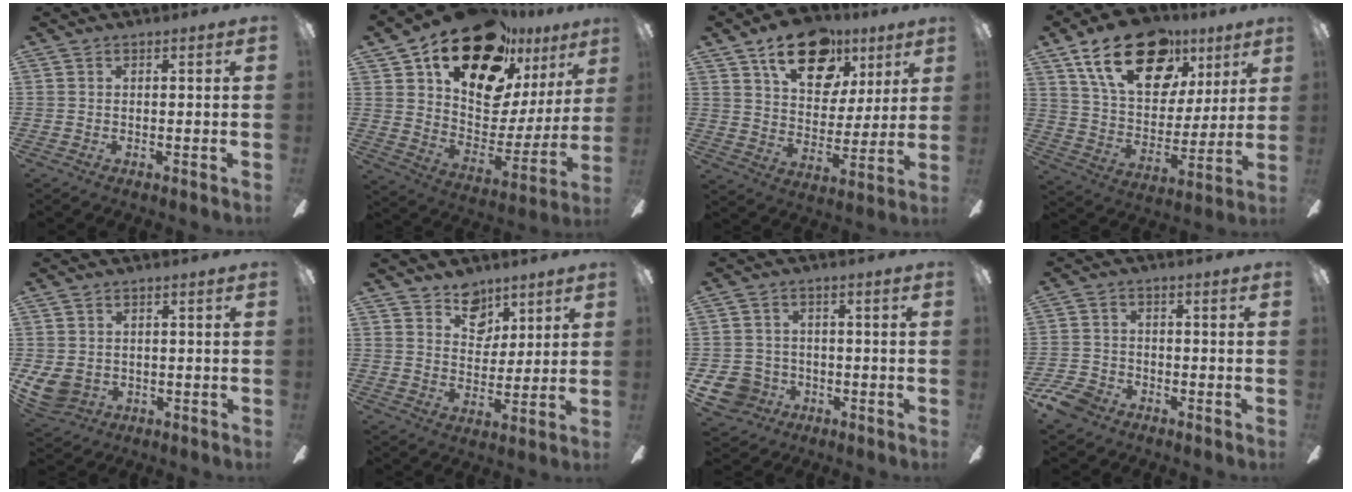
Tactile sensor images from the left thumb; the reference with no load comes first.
{"total": 24.0, "force": [16.5, 12.2, 12.5], "torque": [-0.197, -0.102, 0.293]}
{"total": 19.1, "force": [11.2, 11.4, 10.5], "torque": [-0.148, -0.049, 0.193]}
{"total": 23.7, "force": [13.5, 13.2, 14.2], "torque": [-0.226, -0.061, 0.237]}
{"total": 5.8, "force": [-0.5, 5.0, 2.8], "torque": [-0.071, 0.003, -0.010]}
{"total": 7.9, "force": [5.8, 5.3, 1.4], "torque": [-0.015, -0.036, 0.107]}
{"total": 8.0, "force": [-3.1, 7.0, 2.3], "torque": [-0.069, 0.024, -0.060]}
{"total": 7.0, "force": [-4.9, 4.2, 2.7], "torque": [-0.064, 0.027, -0.095]}